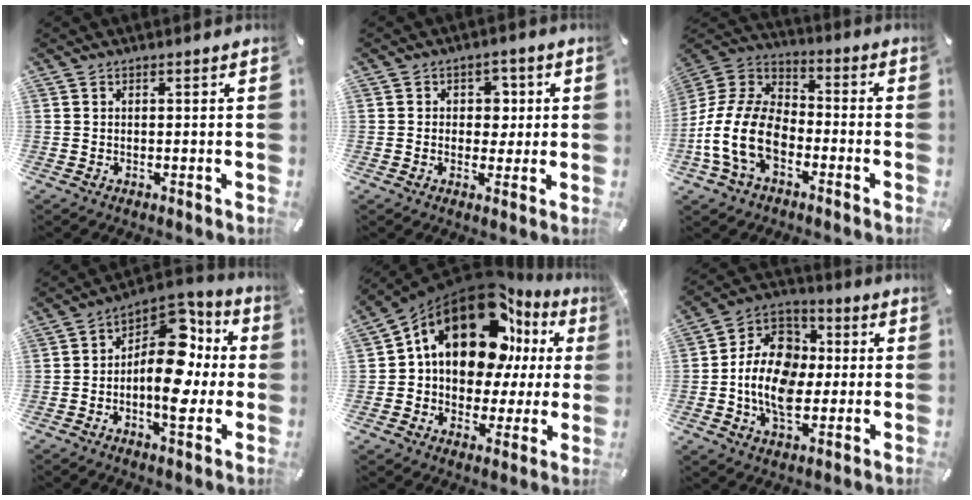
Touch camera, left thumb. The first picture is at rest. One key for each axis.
{"total": 5.8, "fx": 0.3, "fy": 4.8, "fz": 3.3, "tx": -0.040, "ty": 0.003, "tz": -0.003}
{"total": 15.5, "fx": -6.4, "fy": 9.9, "fz": 10.0, "tx": -0.230, "ty": 0.025, "tz": -0.121}
{"total": 15.5, "fx": -0.5, "fy": 9.6, "fz": 12.1, "tx": -0.162, "ty": -0.009, "tz": -0.011}
{"total": 20.0, "fx": 9.3, "fy": 12.6, "fz": 12.3, "tx": -0.214, "ty": -0.065, "tz": 0.157}
{"total": 15.1, "fx": -2.3, "fy": 11.8, "fz": 9.2, "tx": -0.203, "ty": 0.015, "tz": -0.043}